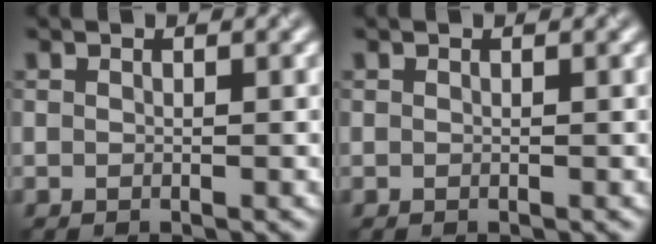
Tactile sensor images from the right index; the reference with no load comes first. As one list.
[{"total": 0.0}]